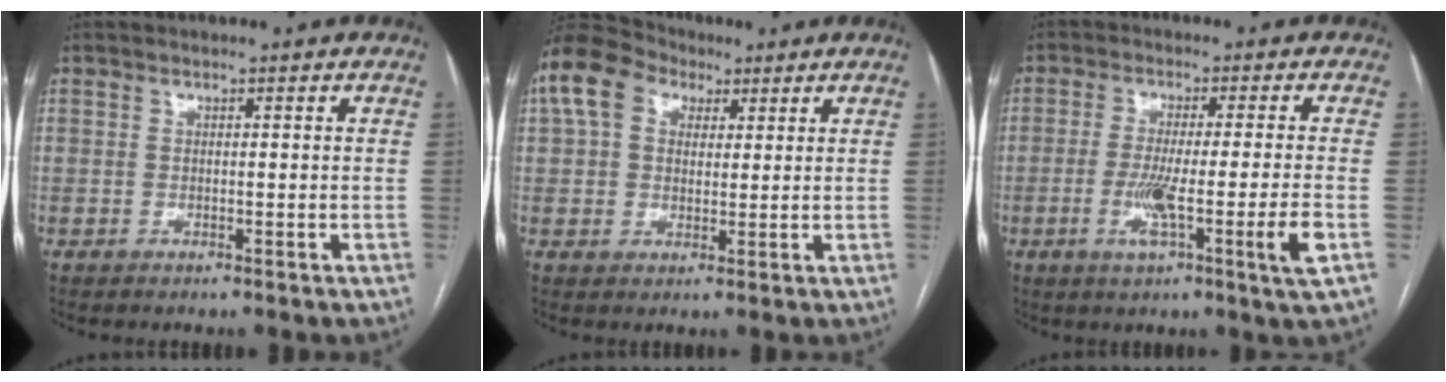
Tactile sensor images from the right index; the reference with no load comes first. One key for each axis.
{"total": 9.6, "fx": 4.2, "fy": 6.8, "fz": 5.2, "tx": -0.119, "ty": 0.046, "tz": 0.073}
{"total": 9.8, "fx": -3.0, "fy": -1.1, "fz": 9.2, "tx": -0.164, "ty": -0.023, "tz": -0.052}